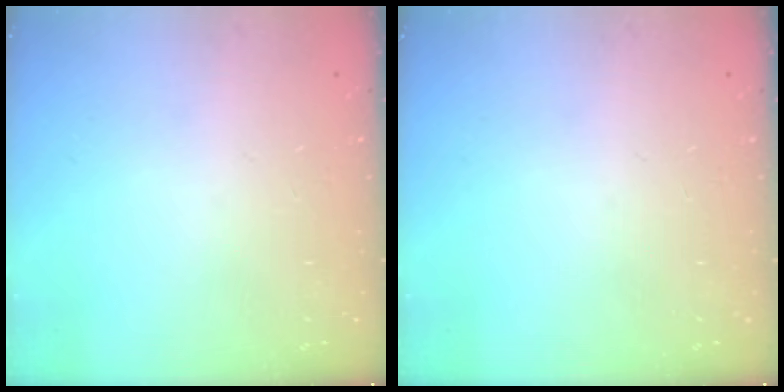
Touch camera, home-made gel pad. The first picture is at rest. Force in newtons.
{"total": 0.0}